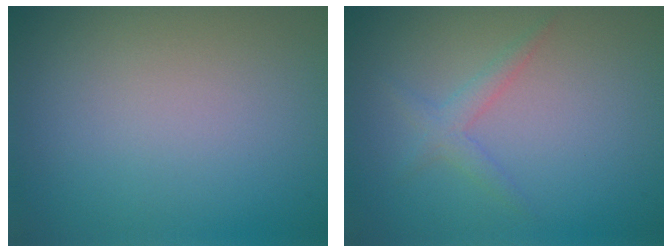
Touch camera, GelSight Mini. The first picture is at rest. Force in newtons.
{"total": 1.7, "press": 1.7, "slide": 0.1}